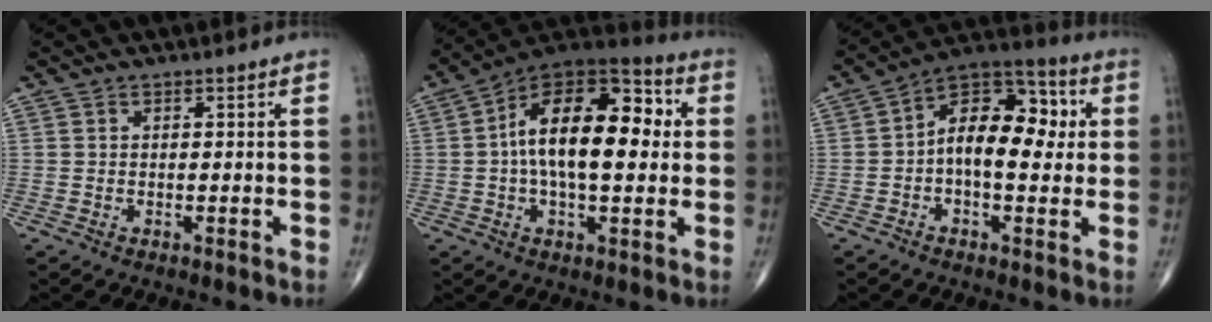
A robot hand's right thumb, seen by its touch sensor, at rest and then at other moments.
{"total": 20.2, "force": [1.9, 10.0, 17.5], "torque": [-0.260, 0.035, 0.018]}
{"total": 14.7, "force": [0.8, 8.2, 12.1], "torque": [-0.158, 0.037, 0.000]}